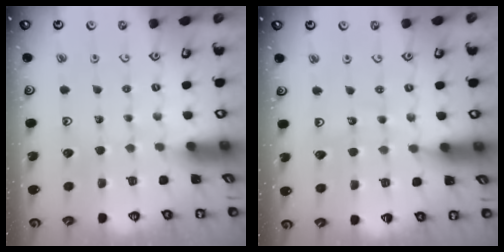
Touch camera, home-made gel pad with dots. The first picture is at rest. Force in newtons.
{"total": 3.8, "press": 3.8, "slide": 0.3}